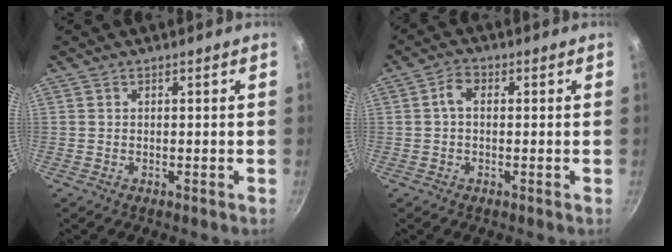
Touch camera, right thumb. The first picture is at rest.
{"total": 2.9, "force": [0.1, 1.9, 2.1], "torque": [-0.040, 0.010, -0.005]}